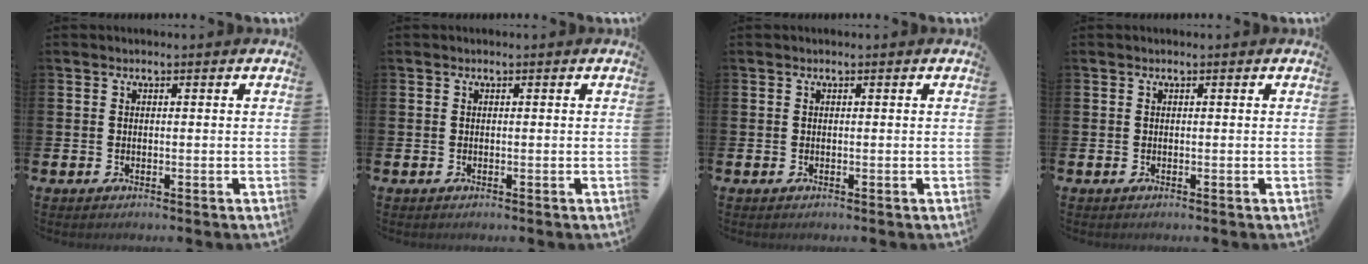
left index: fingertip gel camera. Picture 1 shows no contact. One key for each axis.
{"total": 0.0}
{"total": 0.0}
{"total": 0.0}